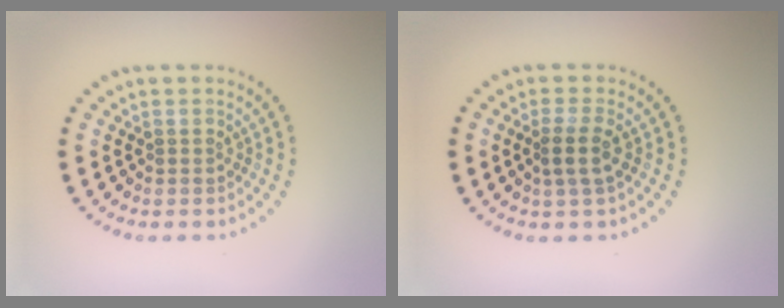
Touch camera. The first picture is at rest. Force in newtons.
{"total": 2.0, "press": 1.6, "slide": 1.1}